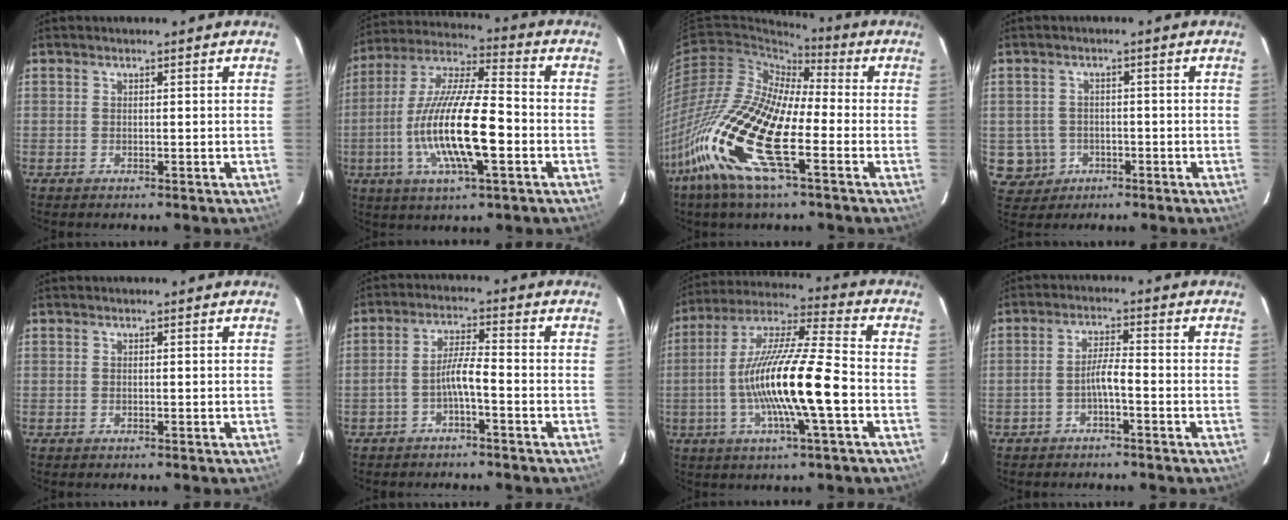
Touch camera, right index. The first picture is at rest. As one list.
[{"total": 17.9, "force": [-4.3, 4.0, 16.9], "torque": [-0.330, -0.011, -0.083]}, {"total": 21.3, "force": [-9.5, 6.2, 18.0], "torque": [-0.369, -0.024, -0.208]}, {"total": 5.5, "force": [-1.6, 5.3, 0.6], "torque": [-0.025, 0.015, -0.014]}, {"total": 0.0}, {"total": 4.3, "force": [-2.3, 0.2, 3.6], "torque": [-0.080, 0.012, -0.040]}, {"total": 17.7, "force": [-4.0, 1.5, 17.2], "torque": [-0.323, -0.001, -0.078]}, {"total": 3.3, "force": [-1.8, 0.3, 2.8], "torque": [-0.060, 0.010, -0.032]}]